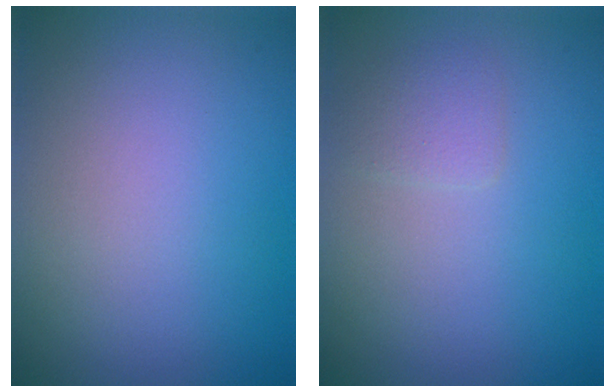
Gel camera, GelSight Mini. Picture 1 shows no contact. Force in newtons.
{"total": 1.3, "press": 1.3, "slide": 0.1}